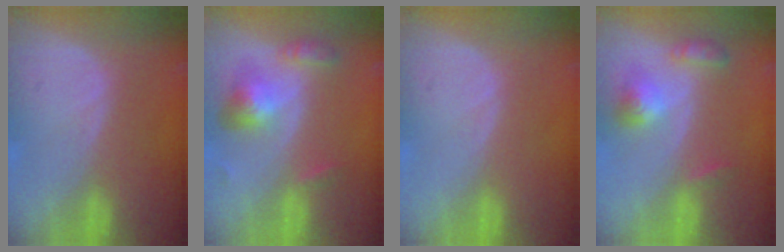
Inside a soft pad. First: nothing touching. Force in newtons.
{"total": 6.5, "press": 6.0, "slide": 2.5}
{"total": 0.0}
{"total": 5.7, "press": 5.2, "slide": 2.3}